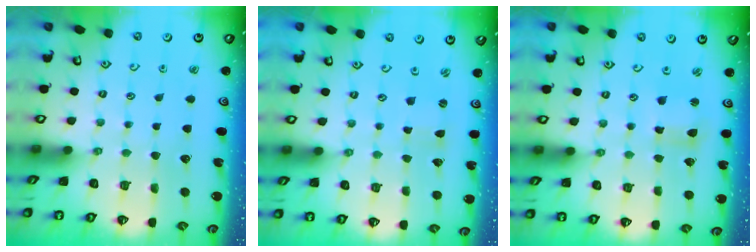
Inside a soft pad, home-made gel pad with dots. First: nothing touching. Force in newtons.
{"total": 0.0}
{"total": 3.2, "press": 3.2, "slide": 0.2}